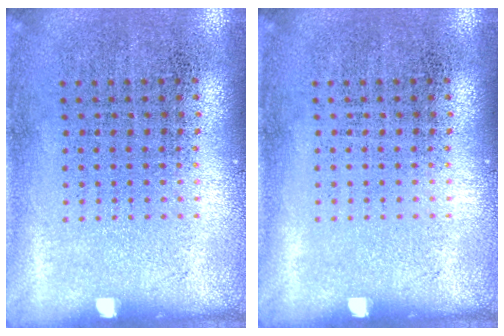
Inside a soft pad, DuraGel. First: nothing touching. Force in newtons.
{"total": 0.0}